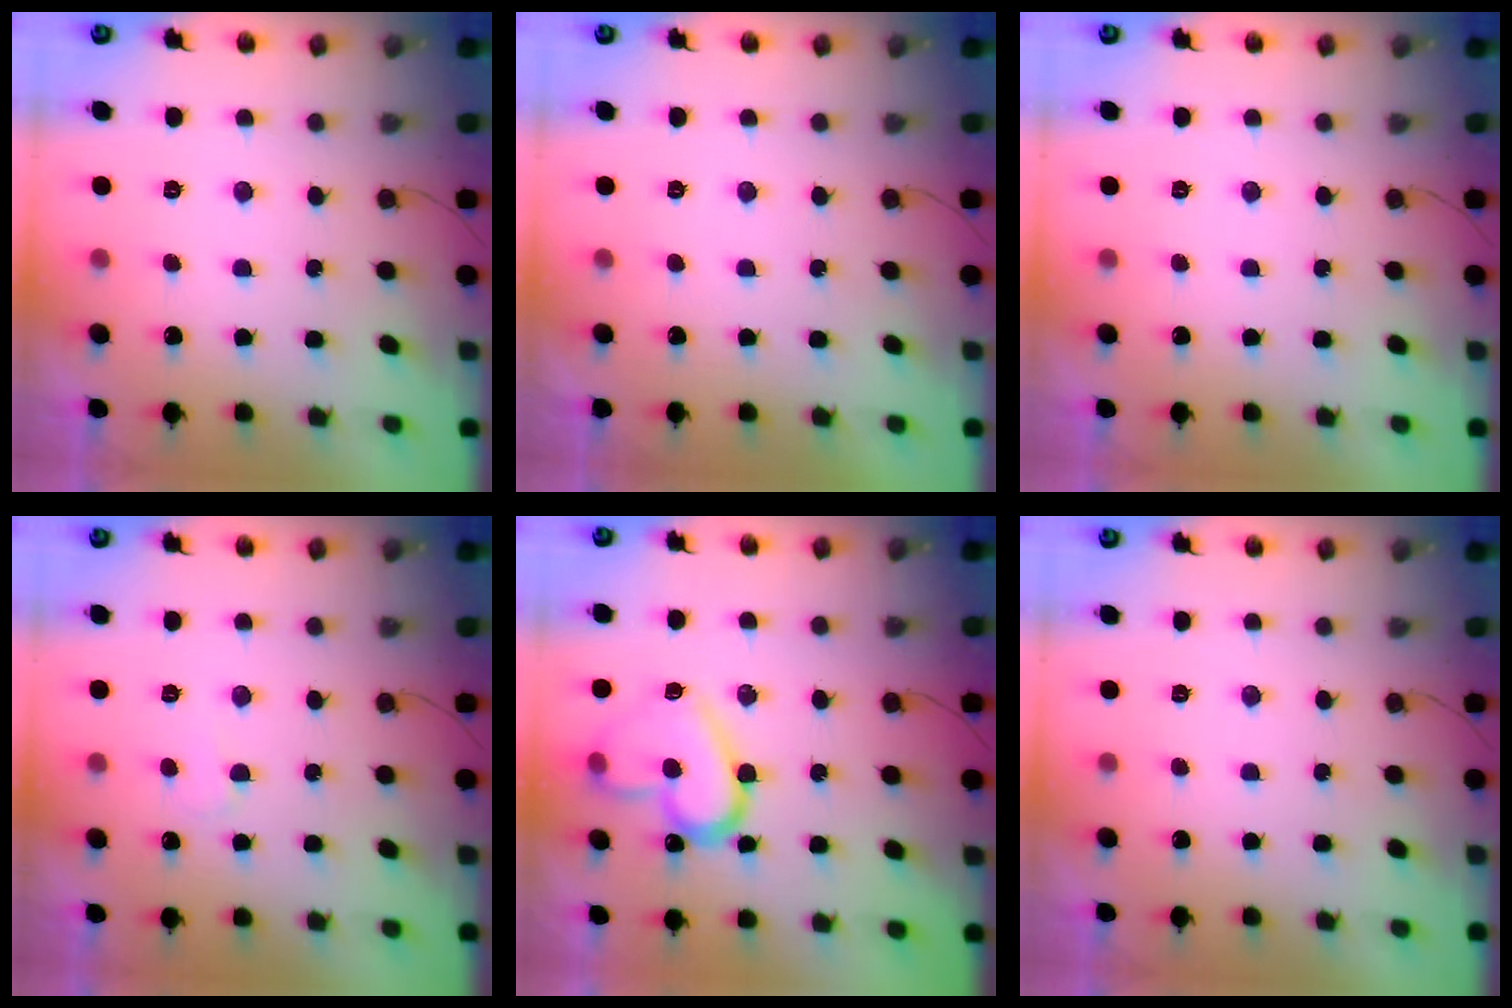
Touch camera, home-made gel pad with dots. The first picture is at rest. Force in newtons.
{"total": 1.7, "press": 1.7, "slide": 0.0}
{"total": 0.0}
{"total": 2.7, "press": 2.7, "slide": 0.2}
{"total": 18.2, "press": 18.2, "slide": 1.3}
{"total": 0.0}